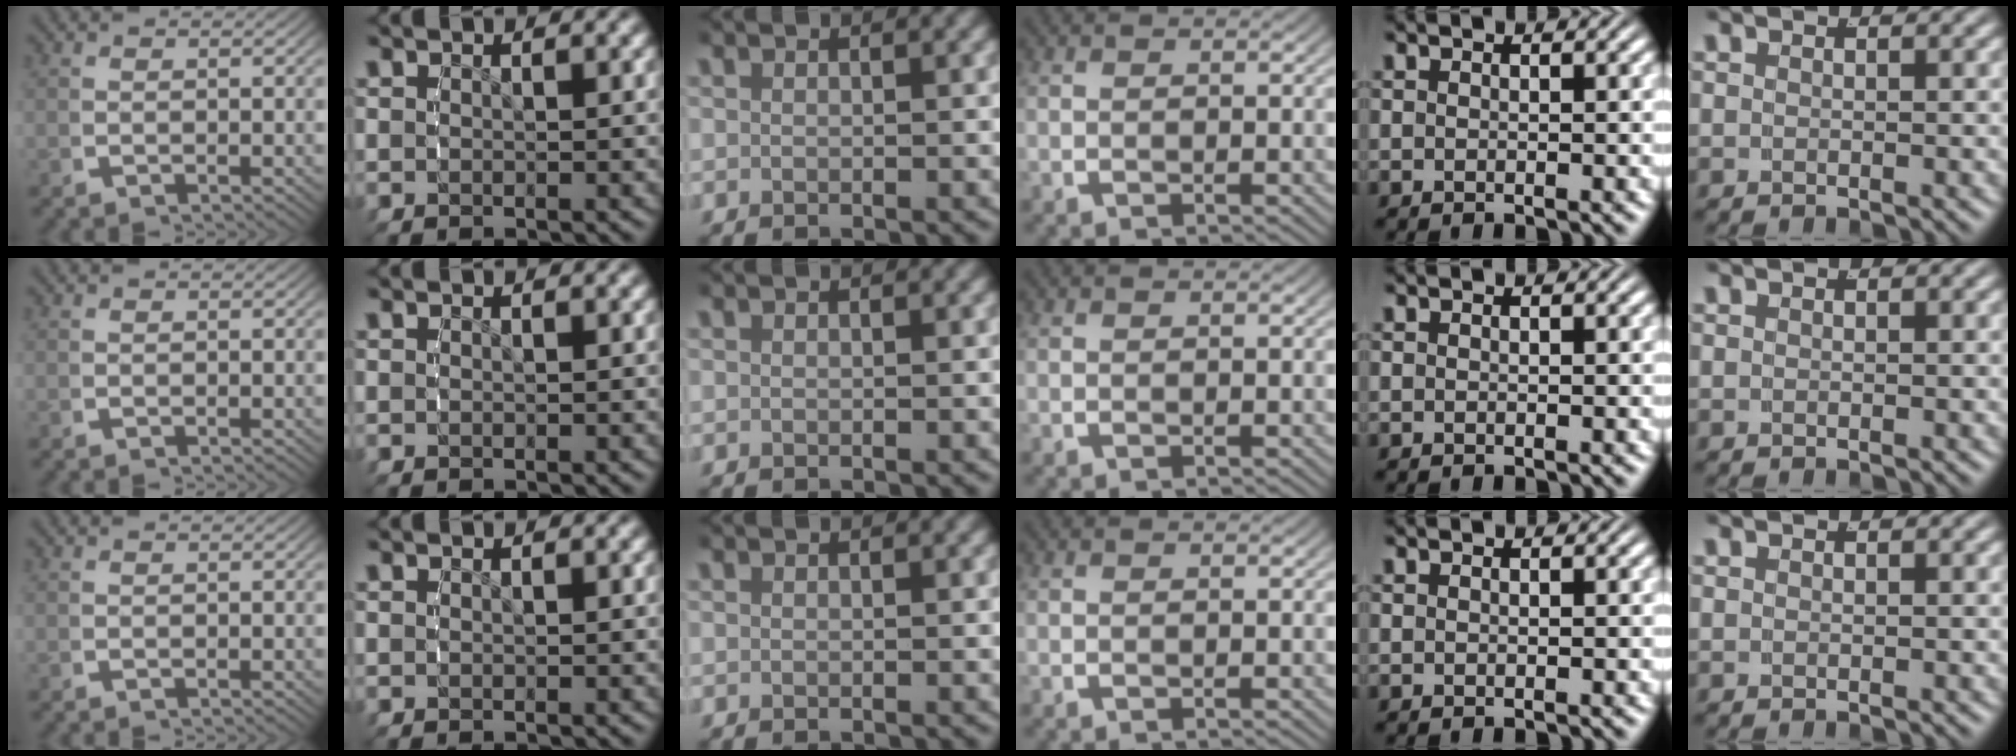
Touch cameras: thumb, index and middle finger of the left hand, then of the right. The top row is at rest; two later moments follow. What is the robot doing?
{"motion": "reach", "object": "bowl"}